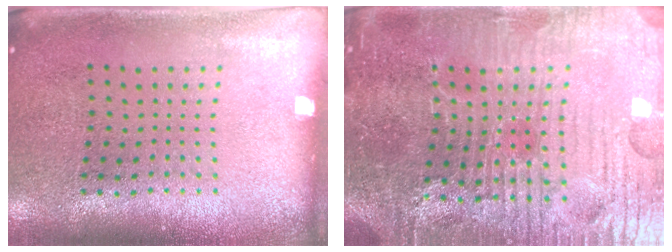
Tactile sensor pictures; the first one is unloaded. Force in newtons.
{"total": 5.9, "press": 5.5, "slide": 2.1}